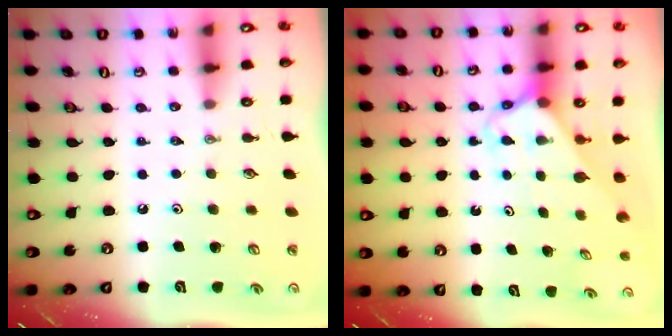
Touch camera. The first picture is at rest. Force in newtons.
{"total": 2.5, "press": 2.5, "slide": 0.2}